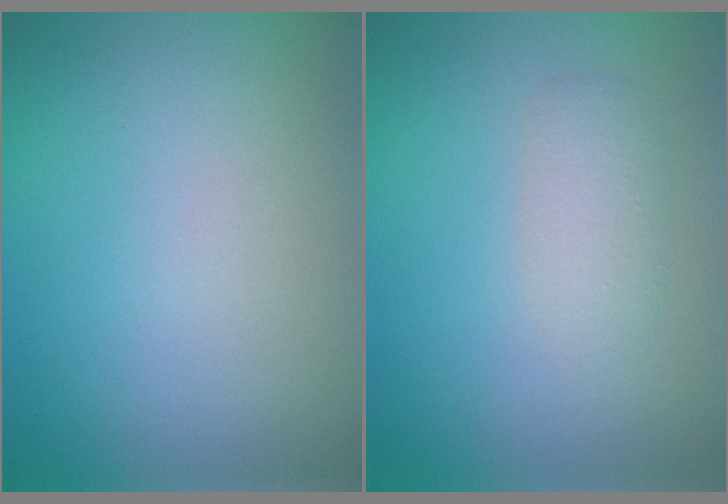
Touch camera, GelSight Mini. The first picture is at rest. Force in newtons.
{"total": 1.8, "press": 1.8, "slide": 0.1}